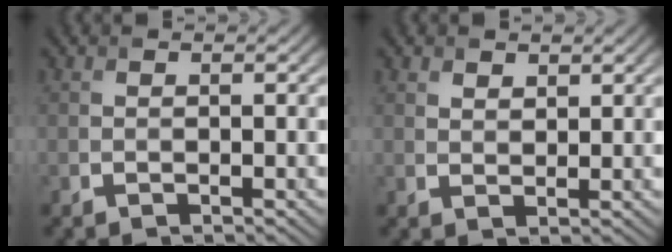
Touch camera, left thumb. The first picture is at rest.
{"total": 1.8, "force": [1.3, 0.9, 0.7], "torque": [-0.016, -0.003, 0.028]}